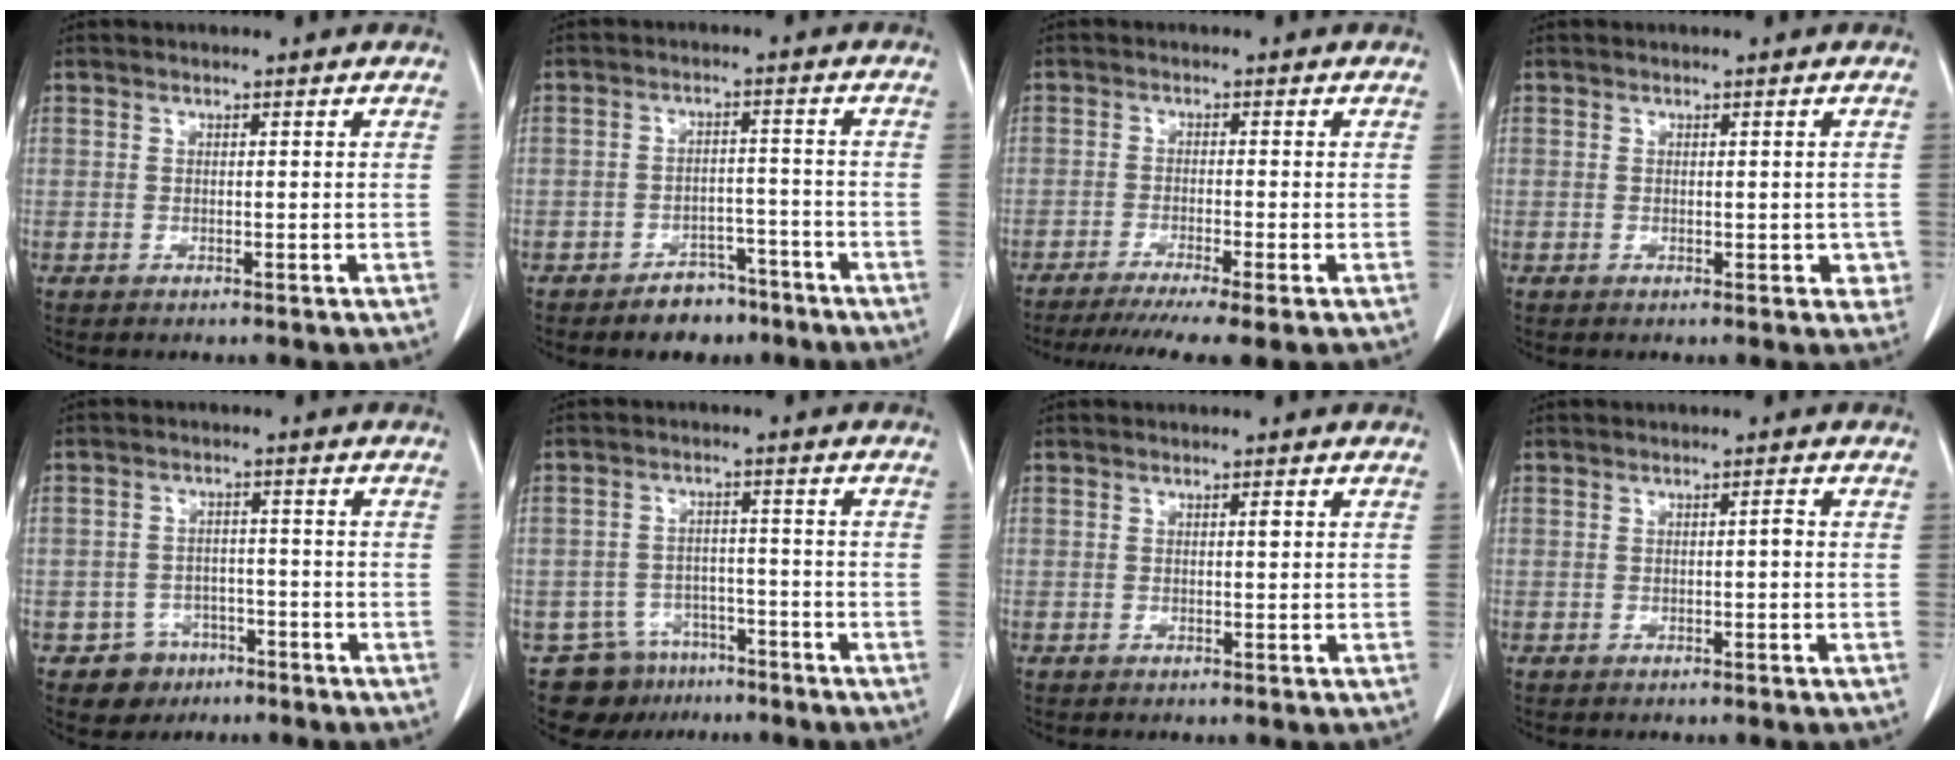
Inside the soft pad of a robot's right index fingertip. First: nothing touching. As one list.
[{"total": 5.2, "force": [-3.8, 3.1, 1.8], "torque": [-0.020, 0.010, -0.052]}, {"total": 9.2, "force": [-7.0, -0.1, 6.0], "torque": [-0.081, -0.020, -0.108]}, {"total": 2.7, "force": [-0.3, 1.9, 2.0], "torque": [-0.005, 0.005, -0.002]}, {"total": 4.9, "force": [-2.7, 4.1, 0.0], "torque": [0.001, 0.014, -0.037]}, {"total": 8.5, "force": [-6.2, 5.7, 0.9], "torque": [-0.018, 0.018, -0.091]}, {"total": 0.7, "force": [0.2, 0.1, 0.7], "torque": [-0.011, 0.000, 0.002]}, {"total": 0.8, "force": [-0.1, 0.2, 0.8], "torque": [-0.012, 0.002, -0.001]}]